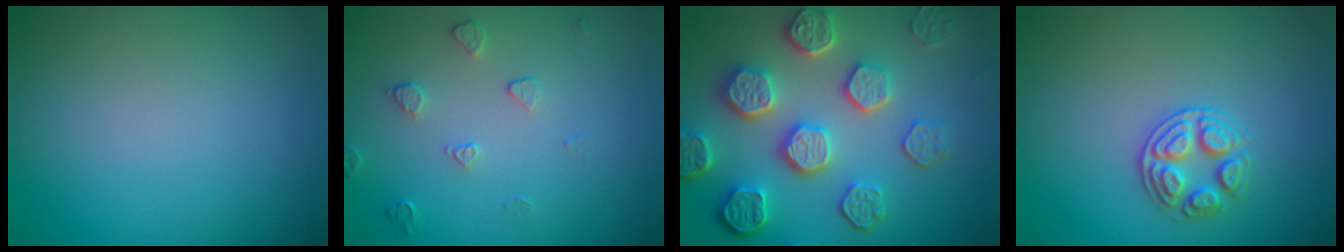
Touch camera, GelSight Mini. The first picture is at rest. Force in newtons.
{"total": 1.5, "press": 0.9, "slide": 1.1}
{"total": 7.3, "press": 5.7, "slide": 4.5}
{"total": 2.8, "press": 2.7, "slide": 0.7}